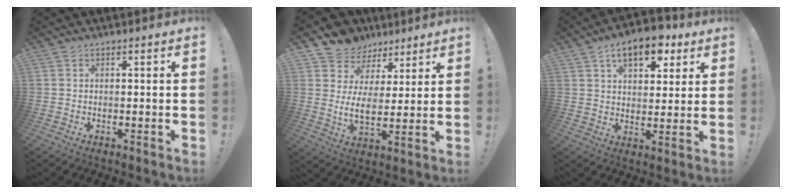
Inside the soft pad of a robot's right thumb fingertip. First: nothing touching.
{"total": 9.2, "force": [3.8, 6.8, 4.9], "torque": [-0.073, -0.033, 0.079]}
{"total": 11.9, "force": [6.1, 6.6, 7.8], "torque": [-0.105, -0.026, 0.106]}